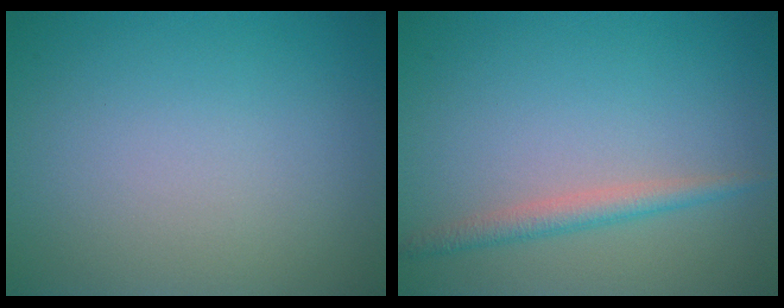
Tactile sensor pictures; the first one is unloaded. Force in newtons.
{"total": 2.0, "press": 2.0, "slide": 0.0}